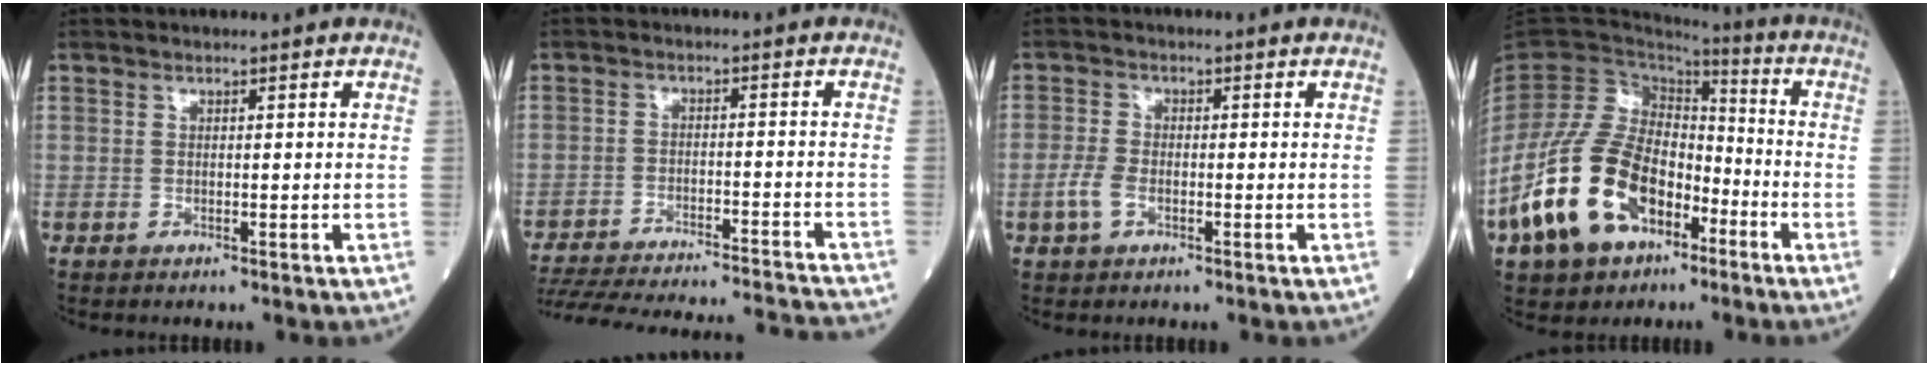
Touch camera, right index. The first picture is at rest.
{"total": 27.4, "force": [-25.4, 1.7, 10.0], "torque": [-0.178, -0.047, -0.347]}
{"total": 3.1, "force": [-1.2, 1.7, 2.3], "torque": [-0.058, 0.003, -0.027]}
{"total": 16.7, "force": [-7.9, 9.8, 10.9], "torque": [-0.243, 0.010, -0.145]}